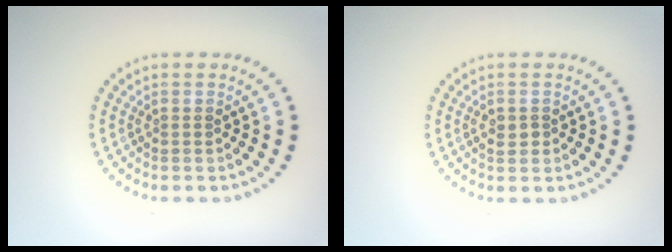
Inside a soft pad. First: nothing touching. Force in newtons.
{"total": 1.1, "press": 1.1, "slide": 0.2}